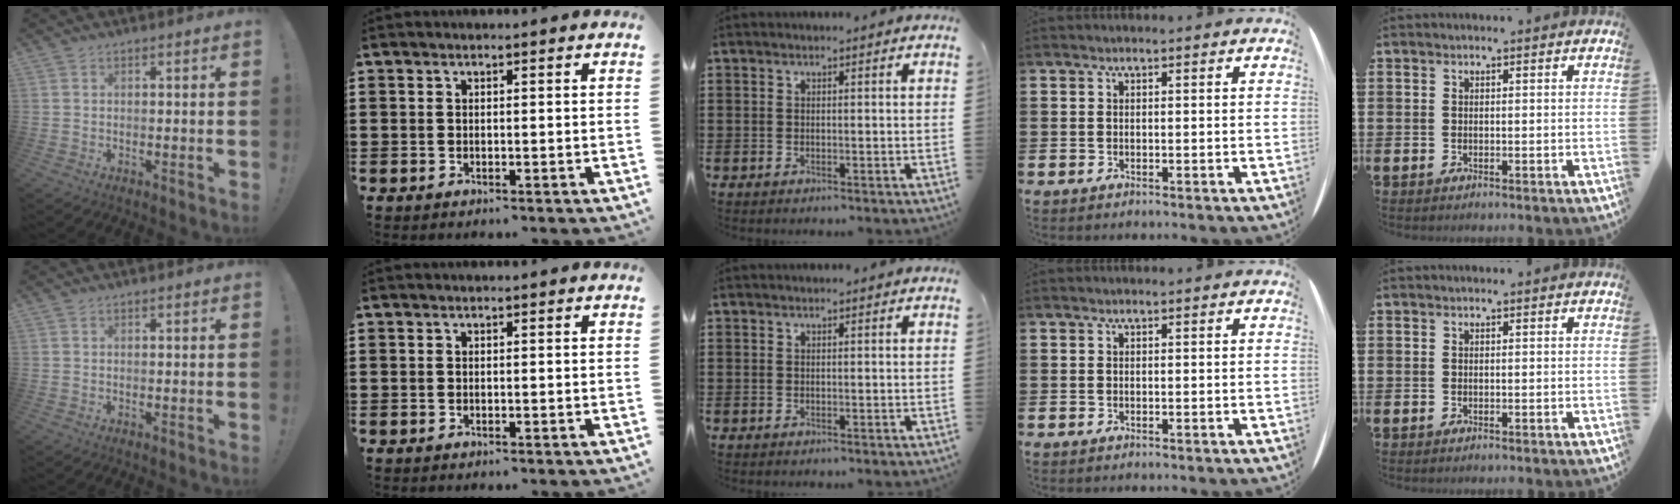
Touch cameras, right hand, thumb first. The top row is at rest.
{}